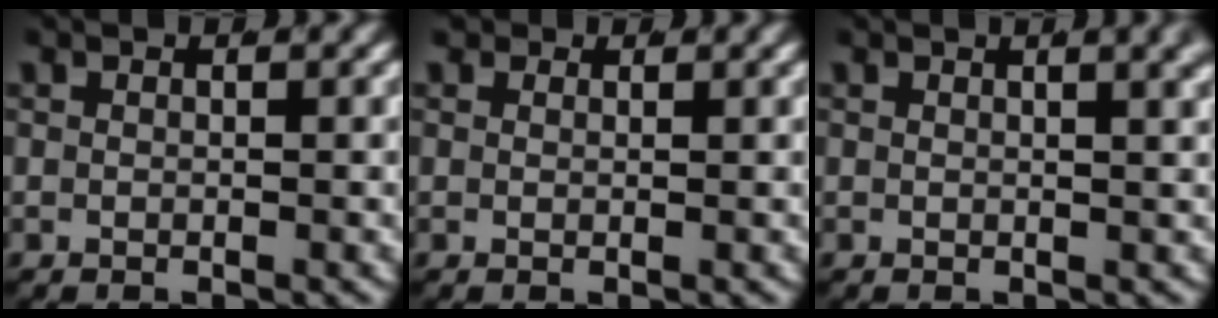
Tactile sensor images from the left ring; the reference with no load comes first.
{"total": 0.8, "force": [0.6, 0.5, 0.2], "torque": [-0.005, -0.004, 0.013]}
{"total": 2.3, "force": [1.3, 0.1, 1.8], "torque": [-0.012, 0.010, 0.017]}